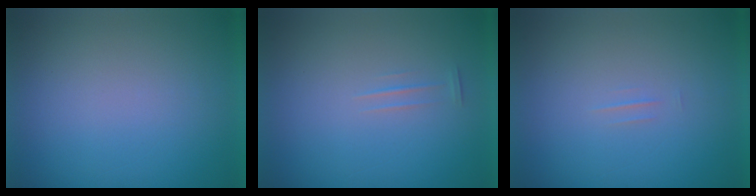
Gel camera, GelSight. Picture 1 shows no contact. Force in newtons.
{"total": 1.3}
{"total": 1.3}